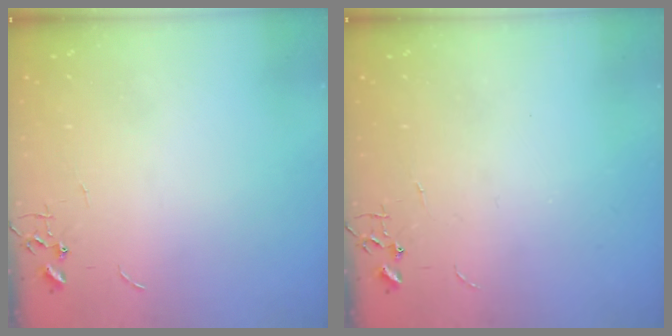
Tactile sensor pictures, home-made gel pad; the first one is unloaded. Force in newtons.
{"total": 0.0}